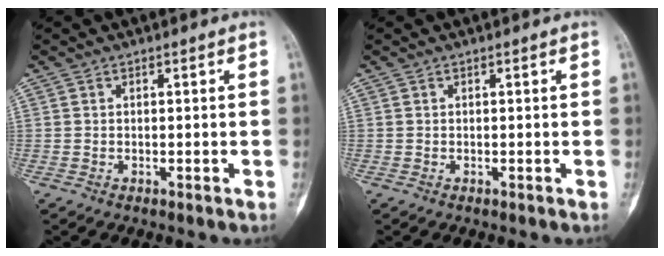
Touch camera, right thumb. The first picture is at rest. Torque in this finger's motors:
{"motor_torque": [0.00, 0.00, 0.03, 0.03, 0.00]}